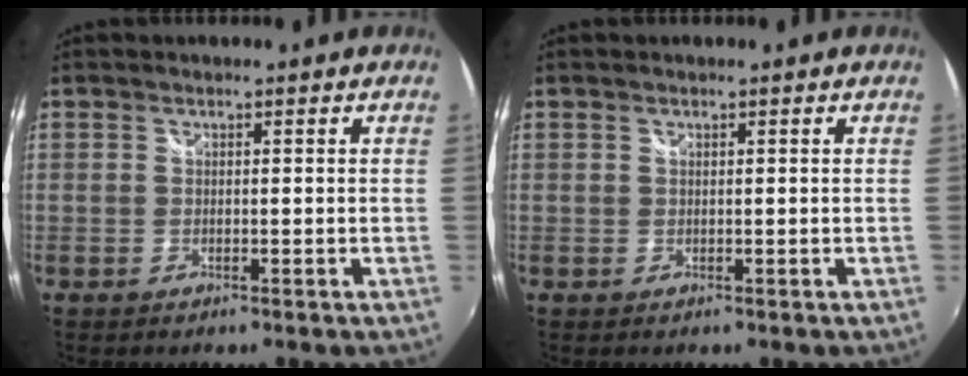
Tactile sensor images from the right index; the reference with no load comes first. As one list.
[{"total": 0.0}]